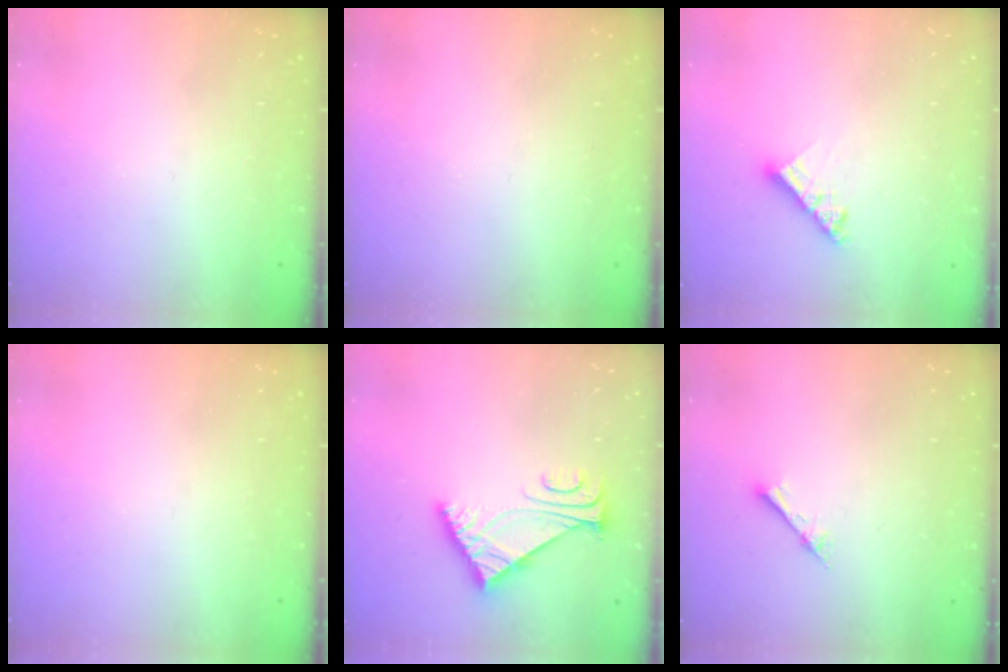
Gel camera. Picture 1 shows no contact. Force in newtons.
{"total": 0.0}
{"total": 7.4, "press": 7.4, "slide": 0.8}
{"total": 0.0}
{"total": 6.6, "press": 6.6, "slide": 1.0}
{"total": 2.4, "press": 2.4, "slide": 0.3}